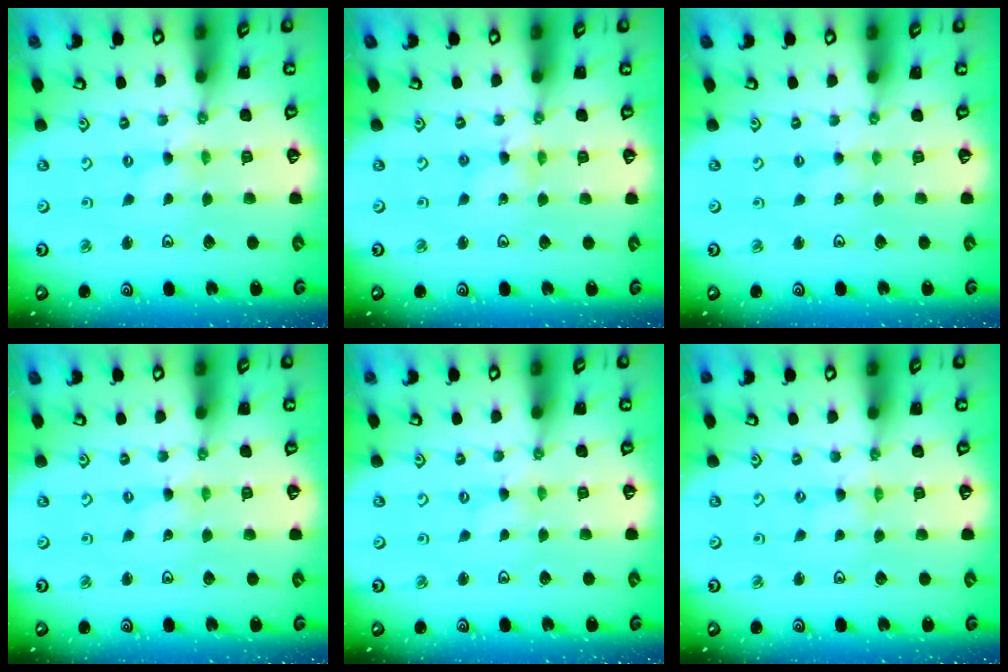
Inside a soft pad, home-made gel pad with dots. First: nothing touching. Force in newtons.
{"total": 2.6, "press": 2.6, "slide": 0.3}
{"total": 1.4, "press": 1.4, "slide": 0.3}
{"total": 0.0}
{"total": 0.0}
{"total": 0.0}